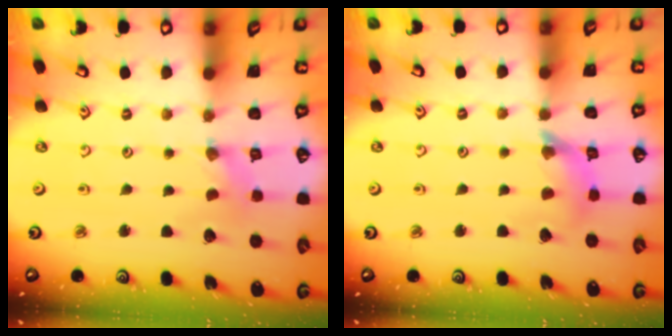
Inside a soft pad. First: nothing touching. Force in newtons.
{"total": 7.3, "press": 7.3, "slide": 0.8}